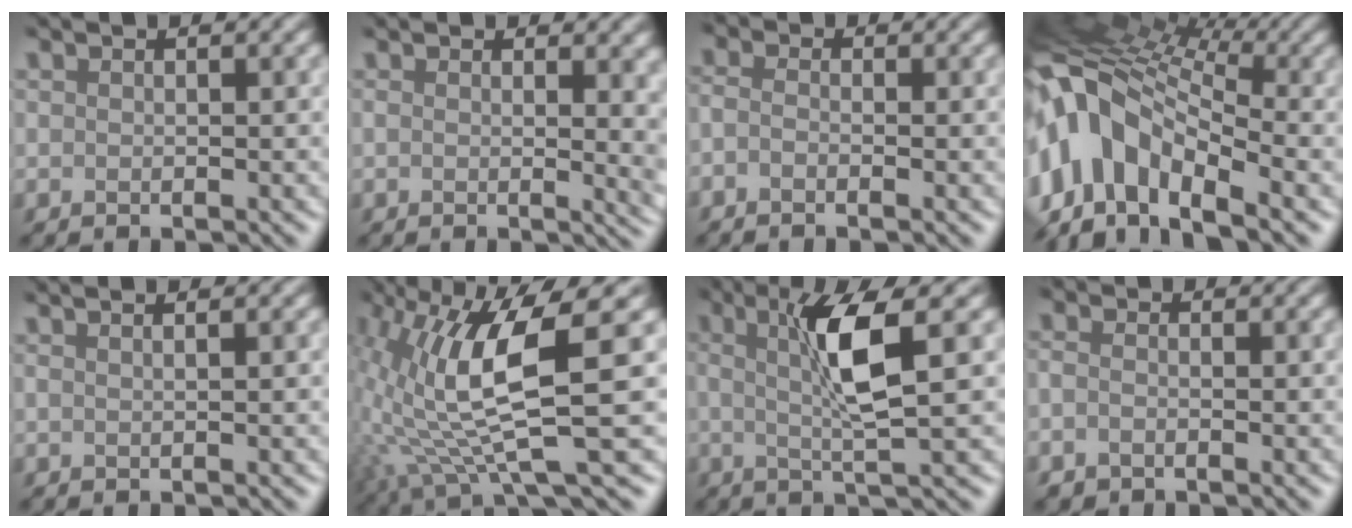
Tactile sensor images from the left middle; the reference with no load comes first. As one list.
[{"total": 5.9, "force": [1.0, 2.4, 5.2], "torque": [-0.050, 0.033, 0.009]}, {"total": 1.8, "force": [-1.7, -0.4, -0.3], "torque": [-0.018, -0.003, -0.012]}, {"total": 10.1, "force": [-4.4, 6.2, 6.7], "torque": [-0.145, 0.019, -0.078]}, {"total": 2.3, "force": [1.3, 1.1, 1.5], "torque": [-0.001, 0.027, -0.004]}, {"total": 8.2, "force": [1.0, 1.7, 7.9], "torque": [-0.185, -0.015, 0.037]}, {"total": 4.0, "force": [0.6, -0.4, 4.0], "torque": [-0.094, 0.004, 0.032]}, {"total": 1.9, "force": [-1.7, -0.2, -0.8], "torque": [-0.014, -0.009, -0.019]}]